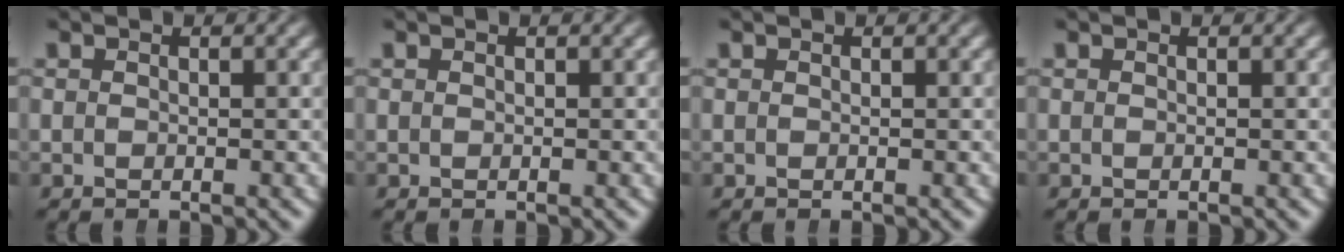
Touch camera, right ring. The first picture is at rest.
{"total": 0.0}
{"total": 0.0}
{"total": 0.0}